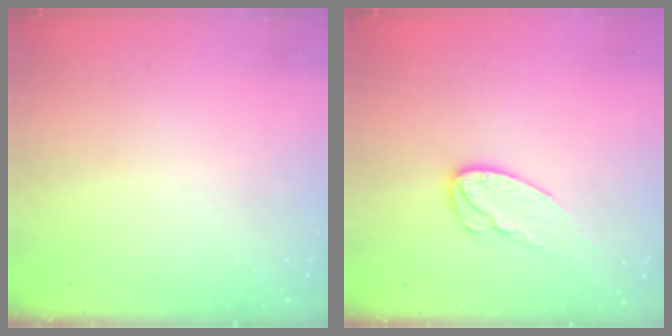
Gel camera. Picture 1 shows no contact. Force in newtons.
{"total": 10.9, "press": 10.9, "slide": 1.0}